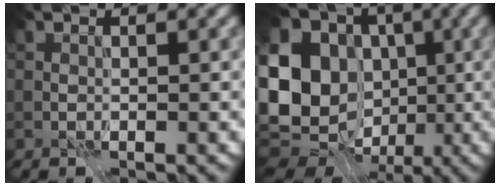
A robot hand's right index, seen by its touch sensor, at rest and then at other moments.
{"total": 17.3, "force": [-1.8, 14.1, 10.0], "torque": [-0.215, -0.001, -0.035]}